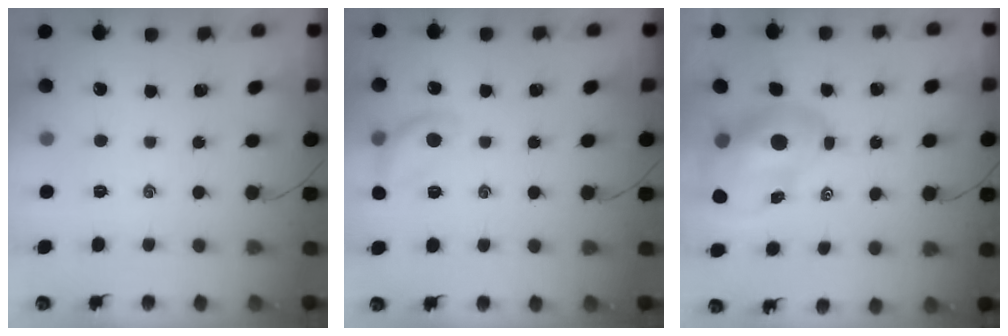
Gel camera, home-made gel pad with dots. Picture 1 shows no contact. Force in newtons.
{"total": 10.6, "press": 10.5, "slide": 1.5}
{"total": 11.5, "press": 11.0, "slide": 3.4}